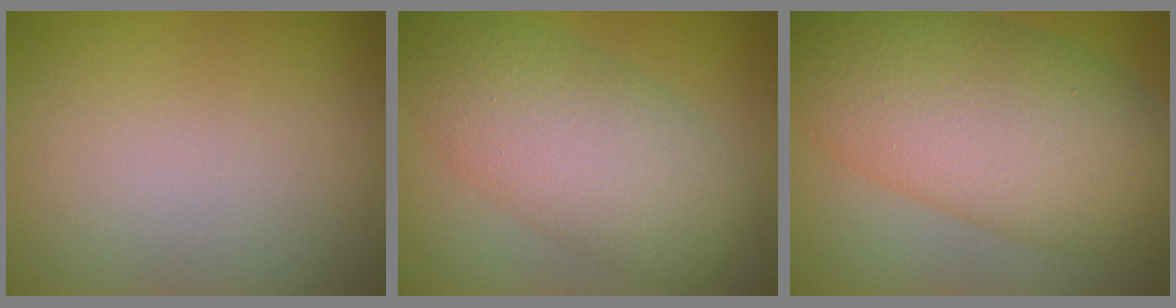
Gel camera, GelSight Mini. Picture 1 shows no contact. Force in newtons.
{"total": 8.3, "press": 8.3, "slide": 0.4}
{"total": 12.4, "press": 12.4, "slide": 0.2}